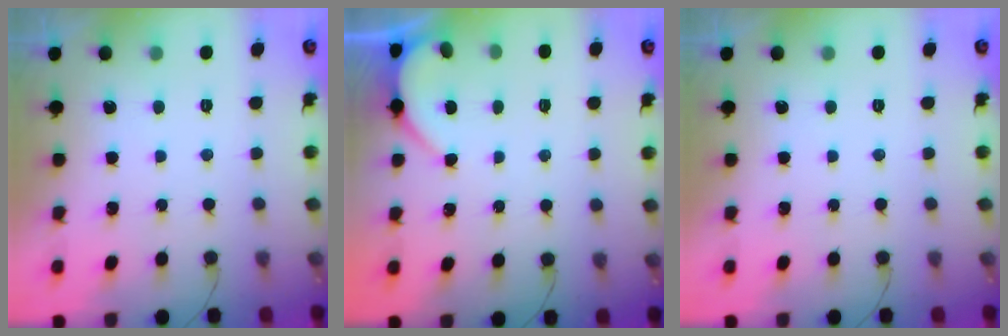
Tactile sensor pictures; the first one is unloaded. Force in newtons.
{"total": 1.6, "press": 1.6, "slide": 0.2}
{"total": 0.0}